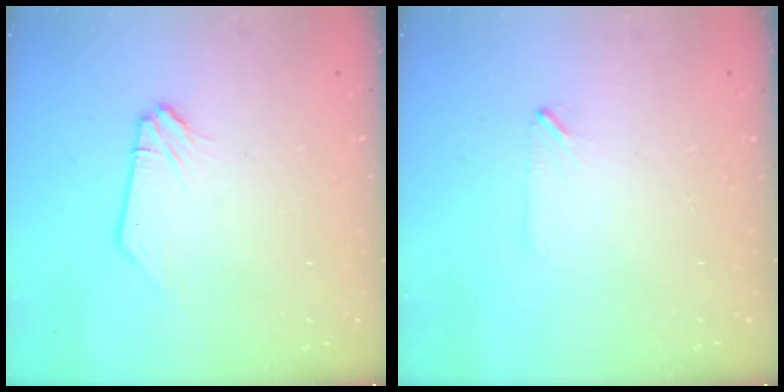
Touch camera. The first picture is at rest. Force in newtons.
{"total": 0.7, "press": 0.6, "slide": 0.3}